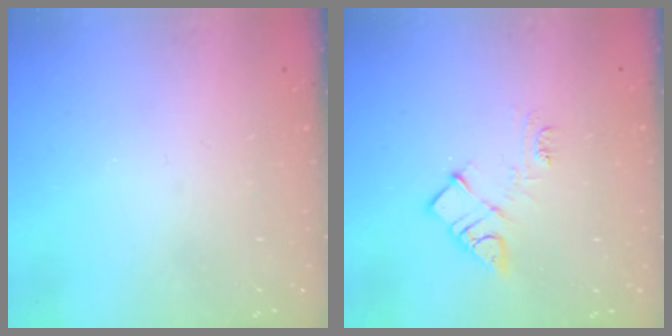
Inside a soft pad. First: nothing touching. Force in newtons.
{"total": 9.3, "press": 9.3, "slide": 0.5}